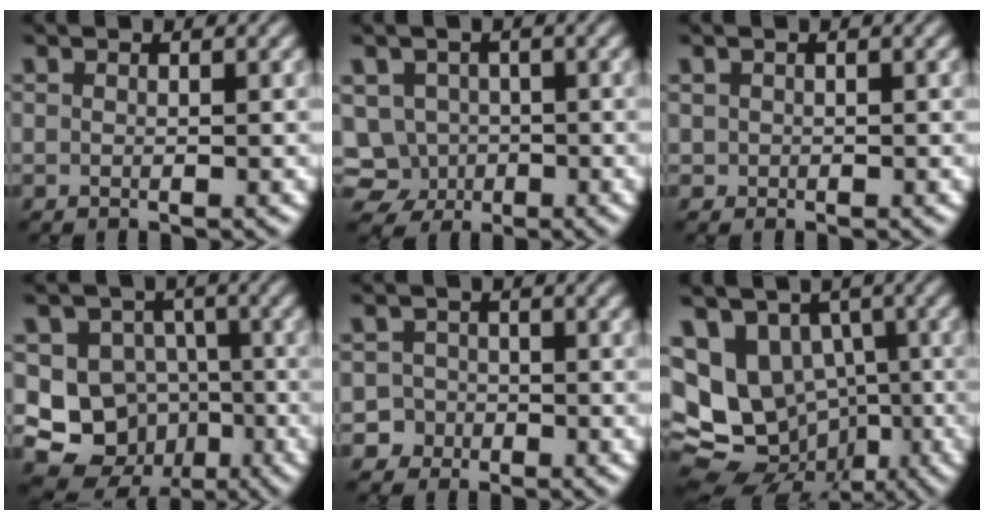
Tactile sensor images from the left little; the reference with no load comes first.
{"total": 5.0, "force": [-1.7, 4.5, 1.3], "torque": [-0.009, 0.008, -0.044]}
{"total": 0.5, "force": [0.0, 0.5, 0.0], "torque": [0.008, -0.001, 0.004]}
{"total": 9.5, "force": [-2.3, 8.5, 3.5], "torque": [-0.058, -0.001, -0.056]}
{"total": 4.3, "force": [-2.4, 3.6, 0.3], "torque": [0.021, 0.000, -0.055]}
{"total": 13.6, "force": [-1.0, 11.2, 7.5], "torque": [-0.142, -0.006, -0.016]}